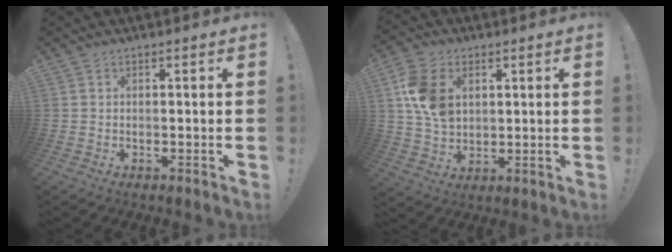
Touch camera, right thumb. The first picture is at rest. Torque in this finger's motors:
{"motor_torque": [0.13, 1.37, 0.92, 0.23, 0.49]}